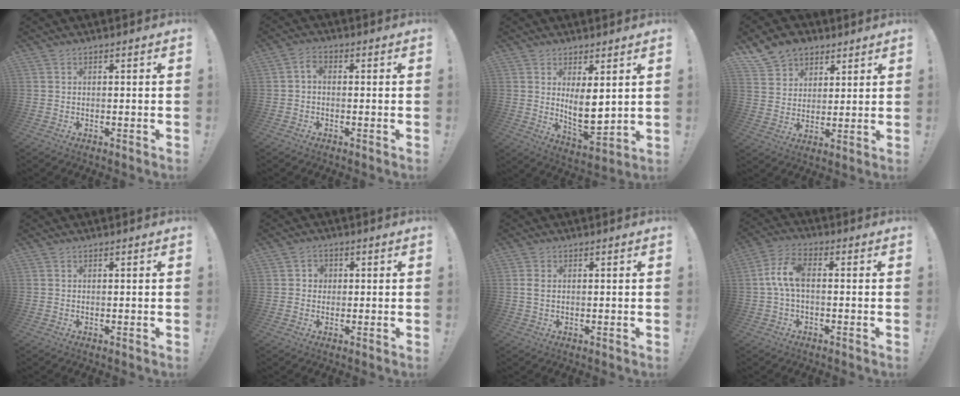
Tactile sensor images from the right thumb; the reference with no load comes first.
{"total": 2.4, "force": [-0.6, 1.5, 1.7], "torque": [-0.036, 0.012, -0.011]}
{"total": 9.3, "force": [2.2, 4.1, 8.0], "torque": [-0.124, -0.033, 0.046]}
{"total": 10.5, "force": [6.9, 7.4, 2.8], "torque": [-0.053, -0.040, 0.139]}
{"total": 0.0}
{"total": 3.0, "force": [0.2, 2.9, 0.9], "torque": [-0.013, 0.003, 0.002]}
{"total": 1.7, "force": [0.3, 1.1, 1.4], "torque": [-0.026, 0.003, 0.006]}
{"total": 8.3, "force": [0.1, 4.1, 7.2], "torque": [-0.151, 0.007, 0.007]}